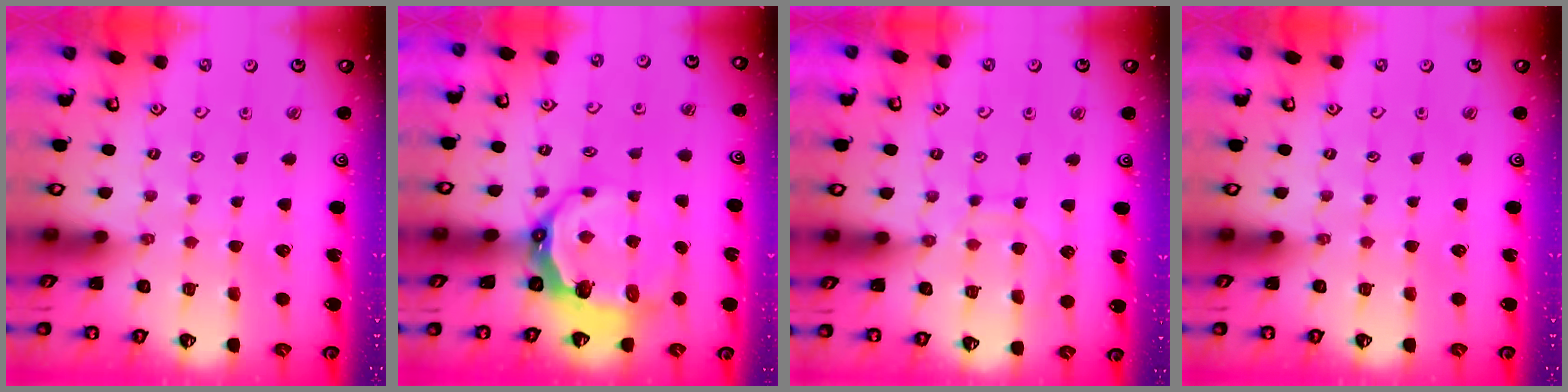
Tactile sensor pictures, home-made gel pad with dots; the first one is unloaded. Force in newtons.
{"total": 9.5, "press": 8.3, "slide": 4.5}
{"total": 8.6, "press": 8.6, "slide": 0.6}
{"total": 0.0}